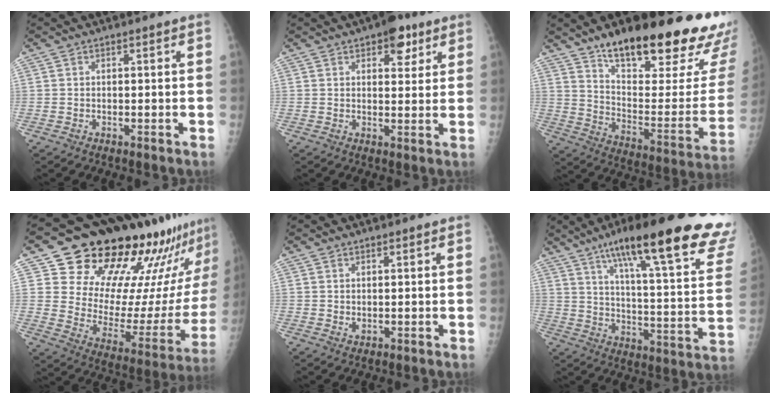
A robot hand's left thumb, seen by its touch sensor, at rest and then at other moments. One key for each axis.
{"total": 5.4, "fx": 3.0, "fy": 3.0, "fz": 3.4, "tx": -0.017, "ty": -0.009, "tz": 0.034}
{"total": 31.1, "fx": 20.1, "fy": 9.5, "fz": 21.8, "tx": -0.260, "ty": -0.074, "tz": 0.302}
{"total": 27.8, "fx": 22.3, "fy": 10.3, "fz": 13.0, "tx": -0.152, "ty": -0.140, "tz": 0.309}
{"total": 1.1, "fx": 0.4, "fy": 0.8, "fz": 0.5, "tx": -0.002, "ty": -0.004, "tz": 0.008}
{"total": 30.4, "fx": 20.5, "fy": 5.0, "fz": 21.8, "tx": -0.275, "ty": -0.065, "tz": 0.286}